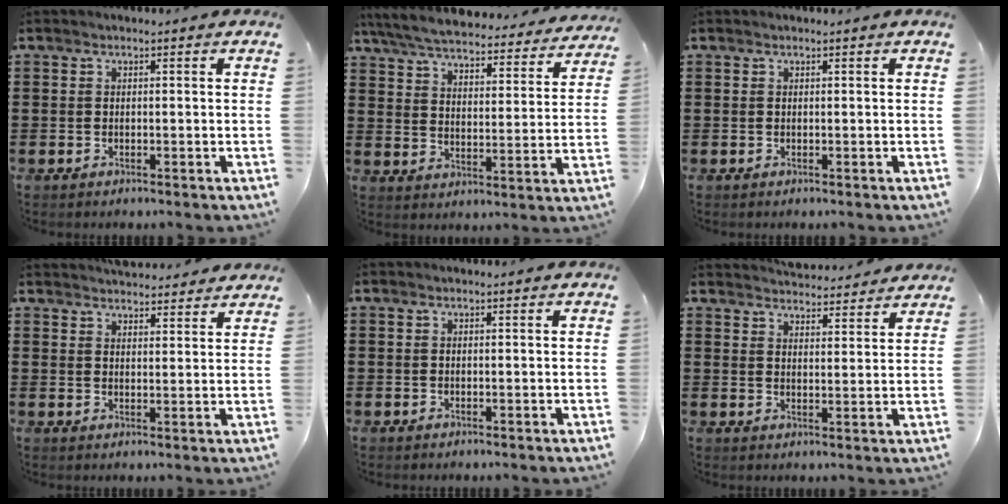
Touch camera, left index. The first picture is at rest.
{"total": 5.9, "force": [5.7, 0.3, 1.6], "torque": [-0.058, -0.037, 0.096]}
{"total": 0.0}
{"total": 3.7, "force": [3.7, 0.2, 0.1], "torque": [-0.013, -0.014, 0.071]}
{"total": 0.0}
{"total": 4.1, "force": [4.1, 0.2, 0.1], "torque": [-0.007, -0.023, 0.074]}